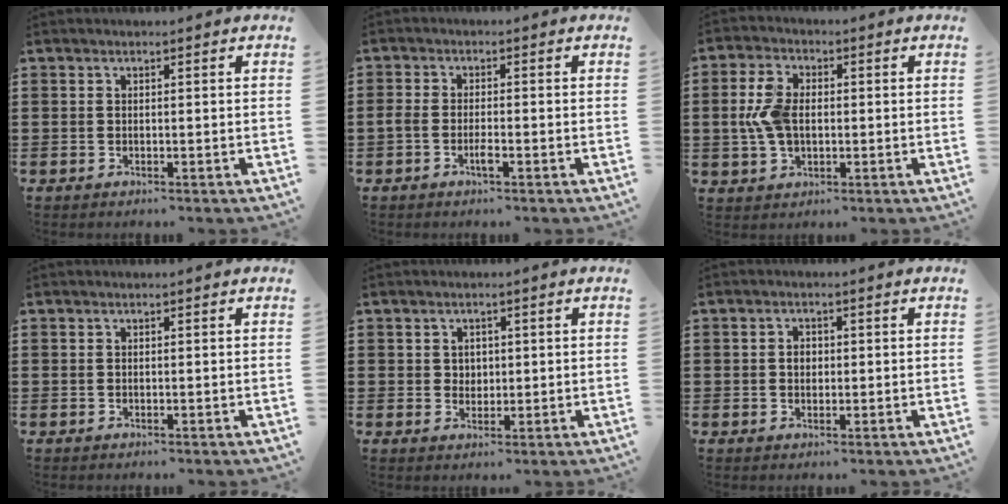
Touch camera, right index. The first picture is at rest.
{"total": 2.2, "force": [-1.2, 0.6, 1.8], "torque": [-0.040, 0.000, -0.024]}
{"total": 6.5, "force": [0.1, 4.0, 5.1], "torque": [-0.130, 0.006, -0.008]}
{"total": 0.0}
{"total": 1.9, "force": [0.8, 1.7, 0.4], "torque": [-0.012, 0.010, 0.013]}
{"total": 1.7, "force": [0.2, 1.3, 1.1], "torque": [-0.022, 0.008, 0.002]}